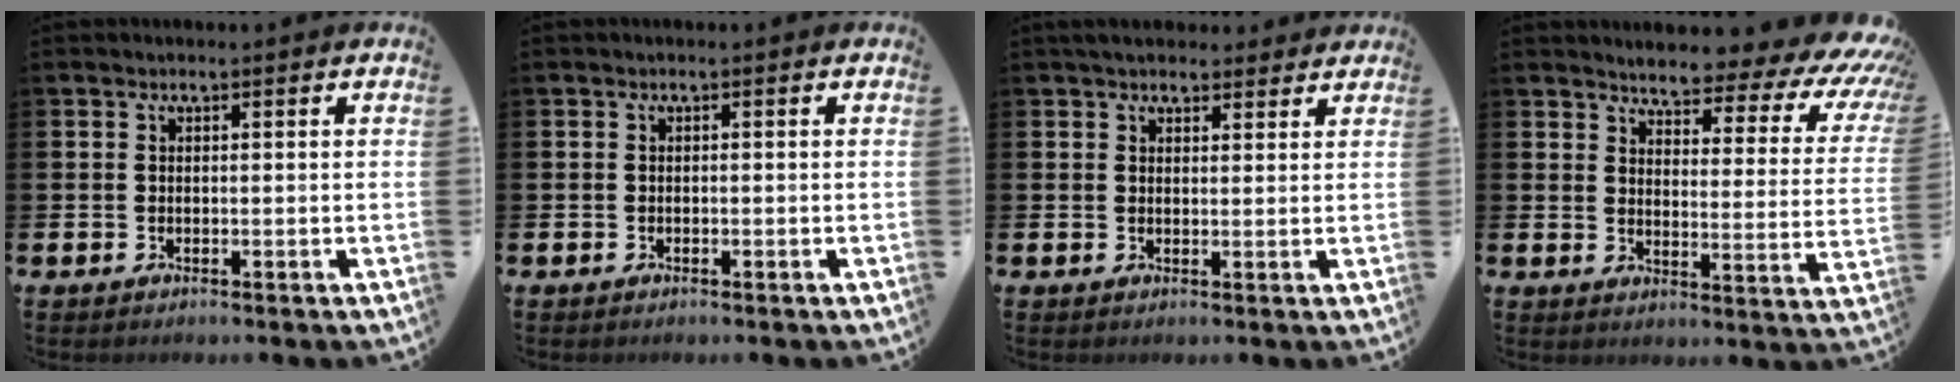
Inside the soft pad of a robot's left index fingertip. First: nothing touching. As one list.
[{"total": 0.0}, {"total": 3.2, "force": [3.0, 1.1, 0.2], "torque": [0.002, -0.011, 0.053]}, {"total": 5.0, "force": [4.3, 1.4, 2.2], "torque": [-0.044, -0.043, 0.061]}]